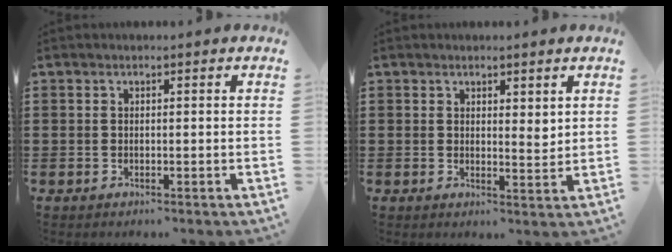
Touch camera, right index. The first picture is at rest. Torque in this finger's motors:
{"motor_torque": [-0.17, 0.11, 0.11, 0.00]}